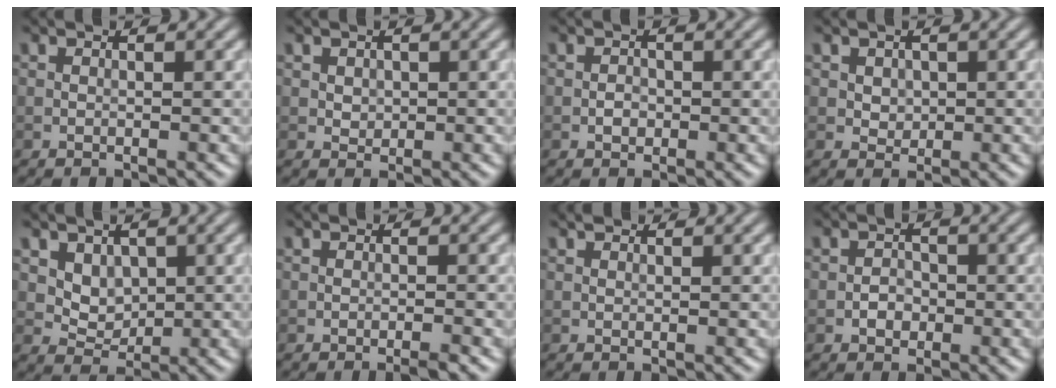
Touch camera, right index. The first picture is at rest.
{"total": 0.9, "force": [0.3, 0.8, 0.3], "torque": [-0.006, -0.004, 0.008]}
{"total": 1.0, "force": [-0.3, 0.8, 0.5], "torque": [-0.006, -0.001, -0.007]}
{"total": 1.3, "force": [0.4, 1.1, 0.5], "torque": [-0.011, -0.003, 0.010]}
{"total": 2.7, "force": [1.1, 2.1, 1.4], "torque": [-0.025, -0.018, 0.035]}
{"total": 1.3, "force": [-0.9, 0.1, 1.0], "torque": [-0.012, 0.001, -0.017]}
{"total": 0.6, "force": [0.6, 0.3, 0.2], "torque": [-0.005, 0.000, 0.007]}
{"total": 1.4, "force": [-0.5, 1.1, 0.6], "torque": [-0.006, 0.002, -0.011]}